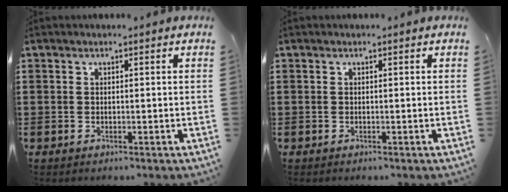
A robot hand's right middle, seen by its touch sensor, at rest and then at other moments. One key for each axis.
{"total": 0.0}